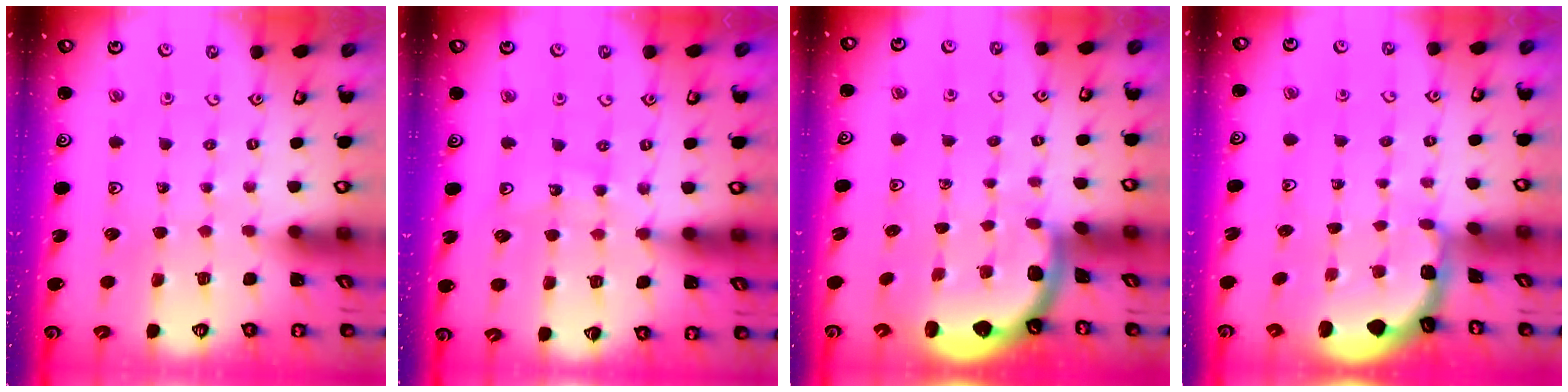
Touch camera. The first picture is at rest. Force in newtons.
{"total": 11.9, "press": 11.5, "slide": 3.3}
{"total": 1.6, "press": 1.6, "slide": 0.1}
{"total": 1.6, "press": 1.6, "slide": 0.3}